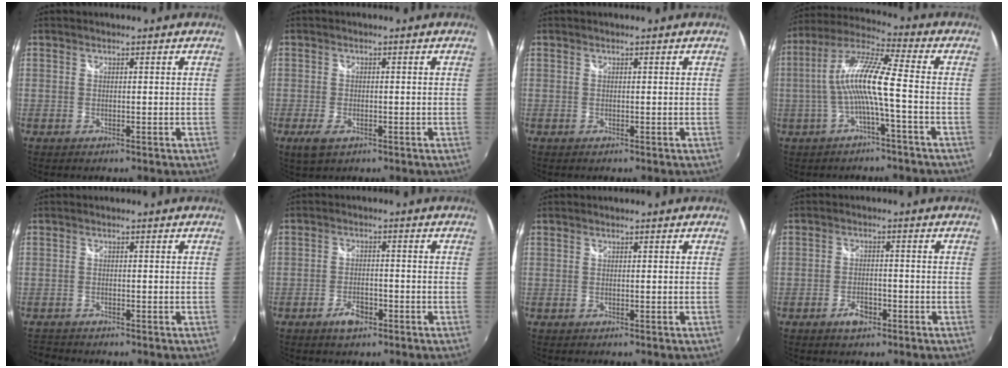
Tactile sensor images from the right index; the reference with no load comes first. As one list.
[{"total": 3.7, "force": [-2.0, 1.7, 2.6], "torque": [-0.059, -0.011, -0.035]}, {"total": 0.0}, {"total": 11.2, "force": [-2.0, 0.4, 11.0], "torque": [-0.218, 0.014, -0.035]}, {"total": 2.2, "force": [-2.0, 0.8, 0.5], "torque": [-0.019, -0.007, -0.038]}, {"total": 4.4, "force": [-2.7, 2.1, 2.8], "torque": [-0.063, -0.002, -0.046]}, {"total": 0.0}, {"total": 4.1, "force": [-2.4, 2.1, 2.6], "torque": [-0.057, -0.002, -0.041]}]